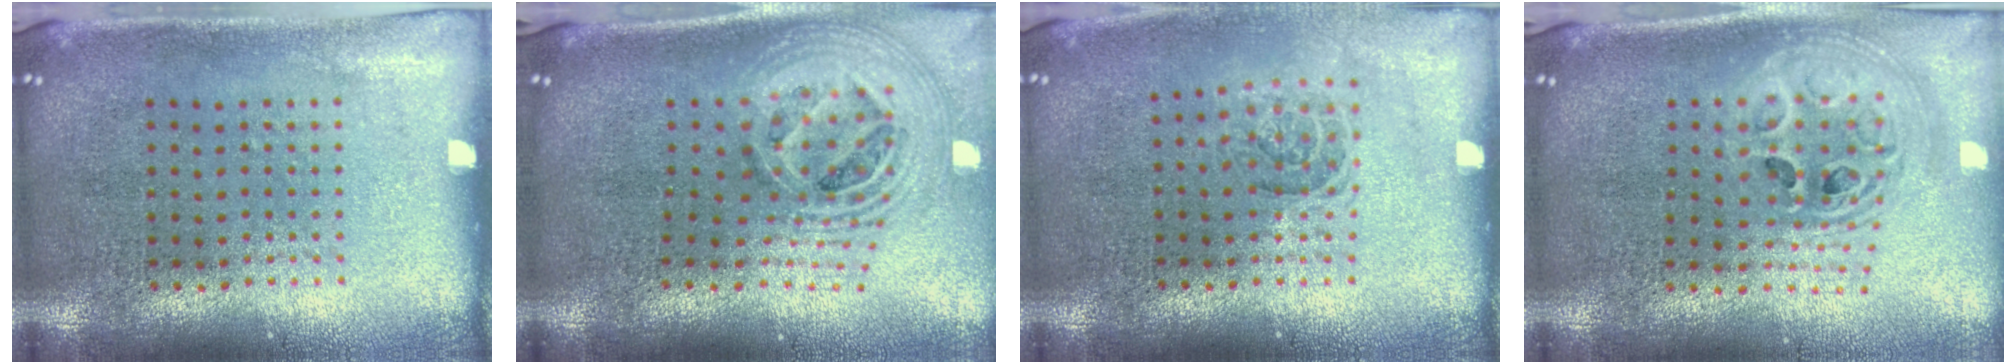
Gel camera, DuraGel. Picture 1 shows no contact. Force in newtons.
{"total": 2.7, "press": 1.9, "slide": 1.9}
{"total": 1.2, "press": 1.1, "slide": 0.5}
{"total": 2.4, "press": 1.8, "slide": 1.5}